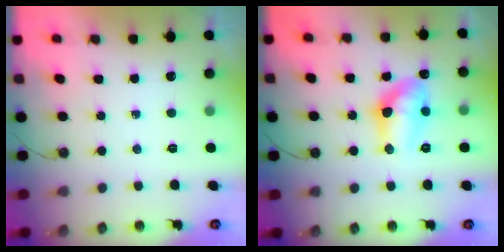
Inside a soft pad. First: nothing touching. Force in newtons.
{"total": 12.5, "press": 12.5, "slide": 0.6}